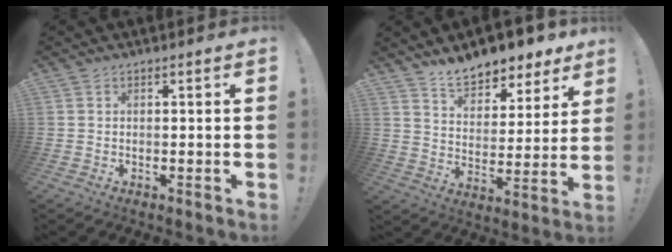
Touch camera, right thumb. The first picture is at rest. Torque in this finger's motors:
{"motor_torque": [1.01, 1.14, 0.50, 0.50, 0.00]}